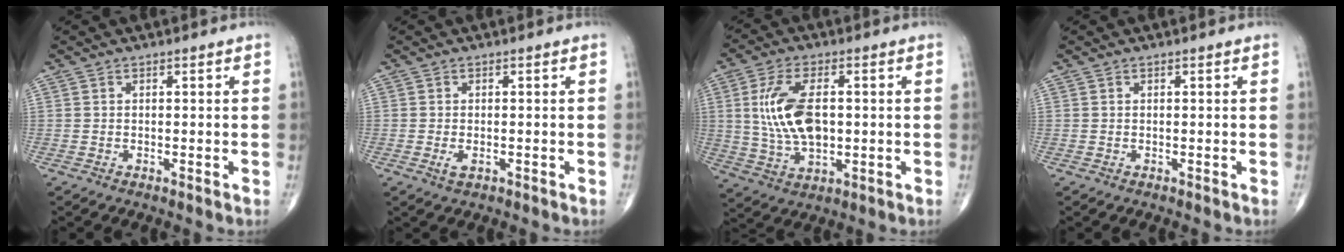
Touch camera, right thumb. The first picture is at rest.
{"total": 1.6, "force": [-0.5, 0.9, 1.3], "torque": [-0.028, -0.004, -0.008]}
{"total": 12.2, "force": [1.3, 6.4, 10.3], "torque": [-0.201, -0.002, 0.030]}
{"total": 0.0}